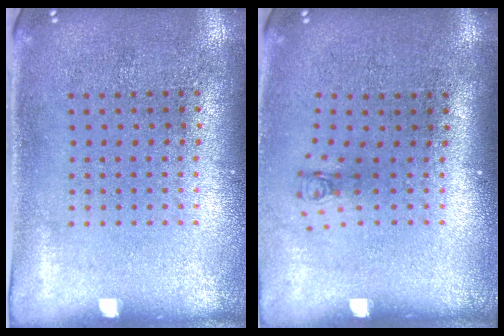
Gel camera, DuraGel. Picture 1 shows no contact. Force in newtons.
{"total": 0.8, "press": 0.3, "slide": 0.7}